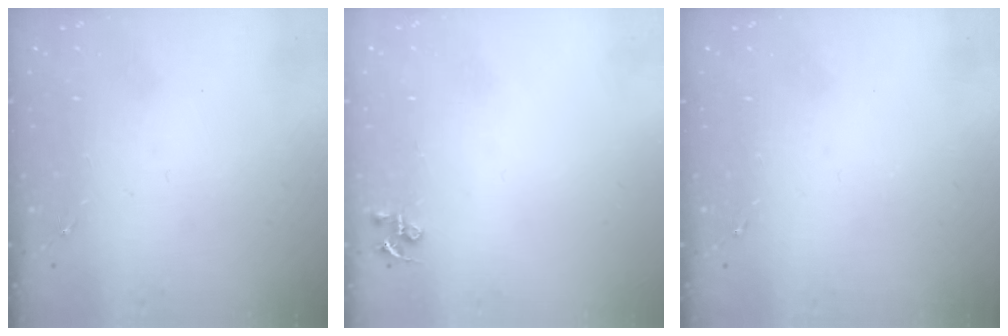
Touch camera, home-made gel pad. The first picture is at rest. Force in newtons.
{"total": 4.5, "press": 4.4, "slide": 0.5}
{"total": 0.0}